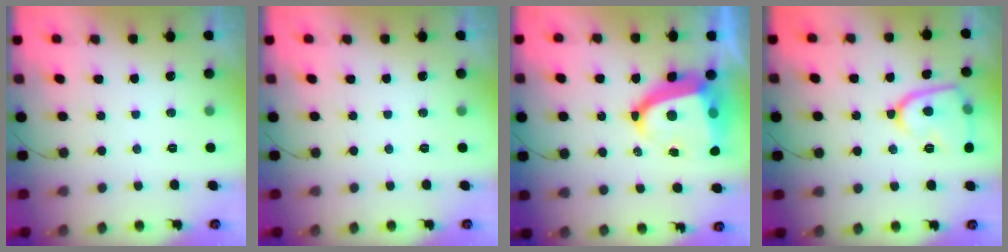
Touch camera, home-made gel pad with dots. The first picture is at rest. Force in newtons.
{"total": 0.0}
{"total": 15.5, "press": 15.3, "slide": 2.3}
{"total": 12.7, "press": 12.7, "slide": 0.7}